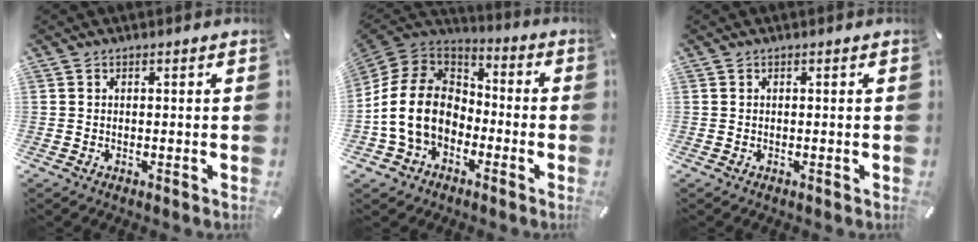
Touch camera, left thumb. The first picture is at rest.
{"total": 15.0, "force": [-4.0, 12.0, 8.1], "torque": [-0.197, 0.028, -0.075]}
{"total": 0.0}